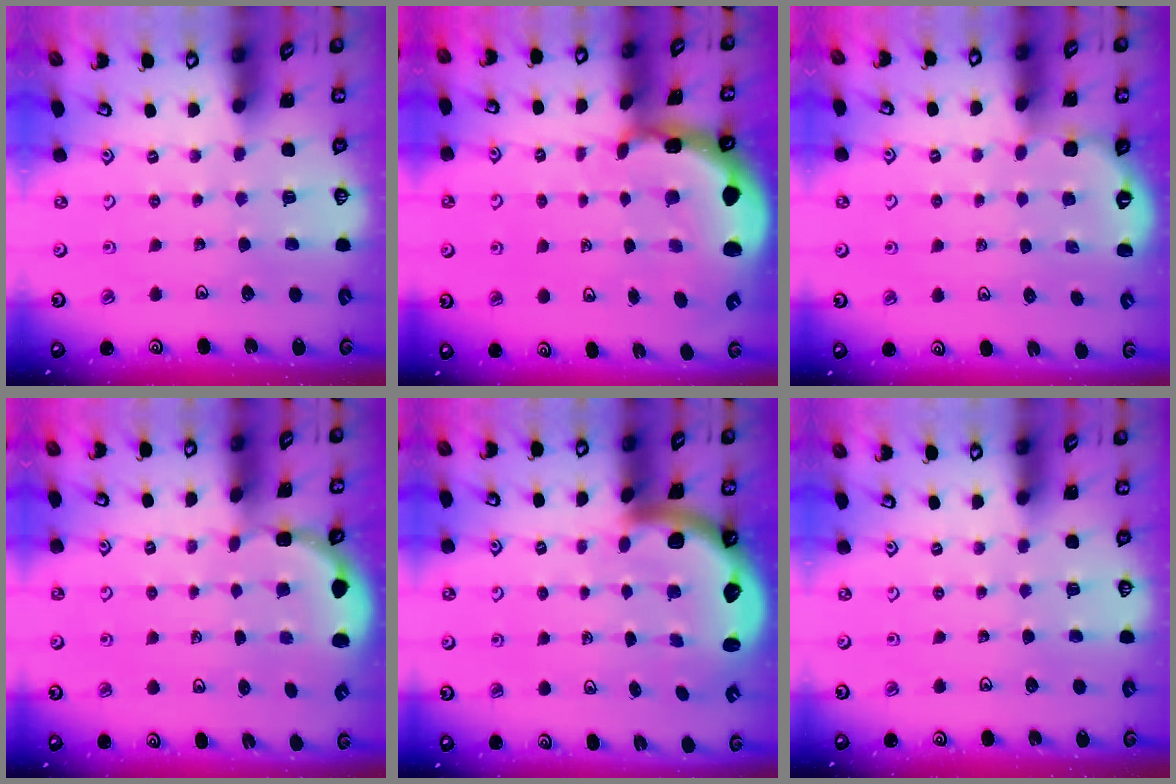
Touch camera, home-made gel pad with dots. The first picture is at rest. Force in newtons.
{"total": 3.8, "press": 3.6, "slide": 1.0}
{"total": 2.9, "press": 2.8, "slide": 0.9}
{"total": 1.8, "press": 1.7, "slide": 0.7}
{"total": 3.2, "press": 3.1, "slide": 0.5}
{"total": 0.0}